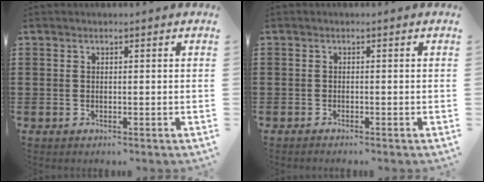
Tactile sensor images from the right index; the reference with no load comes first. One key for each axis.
{"total": 0.7, "fx": -0.7, "fy": 0.0, "fz": 0.1, "tx": -0.003, "ty": -0.002, "tz": -0.014}